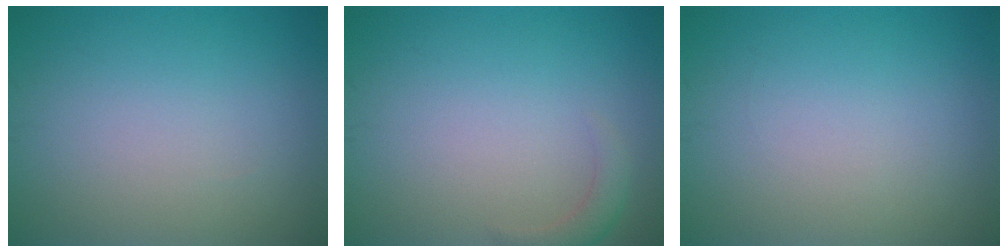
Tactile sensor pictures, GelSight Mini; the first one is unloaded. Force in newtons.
{"total": 1.6, "press": 1.6, "slide": 0.3}
{"total": 0.0}